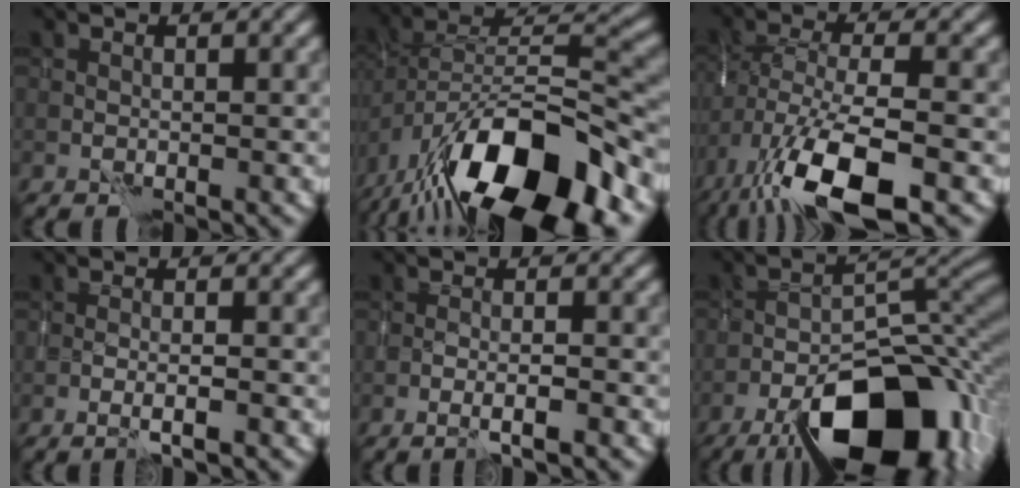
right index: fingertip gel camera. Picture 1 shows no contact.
{"total": 15.3, "force": [-9.3, 6.1, 10.4], "torque": [-0.172, -0.007, -0.159]}
{"total": 10.7, "force": [-5.9, 3.4, 8.3], "torque": [-0.171, -0.016, -0.113]}
{"total": 1.3, "force": [-0.7, -0.3, 1.0], "torque": [-0.007, 0.003, -0.017]}
{"total": 1.5, "force": [-1.0, -0.3, 1.2], "torque": [-0.010, 0.007, -0.021]}
{"total": 15.2, "force": [-9.2, 6.2, 10.3], "torque": [-0.151, -0.004, -0.152]}